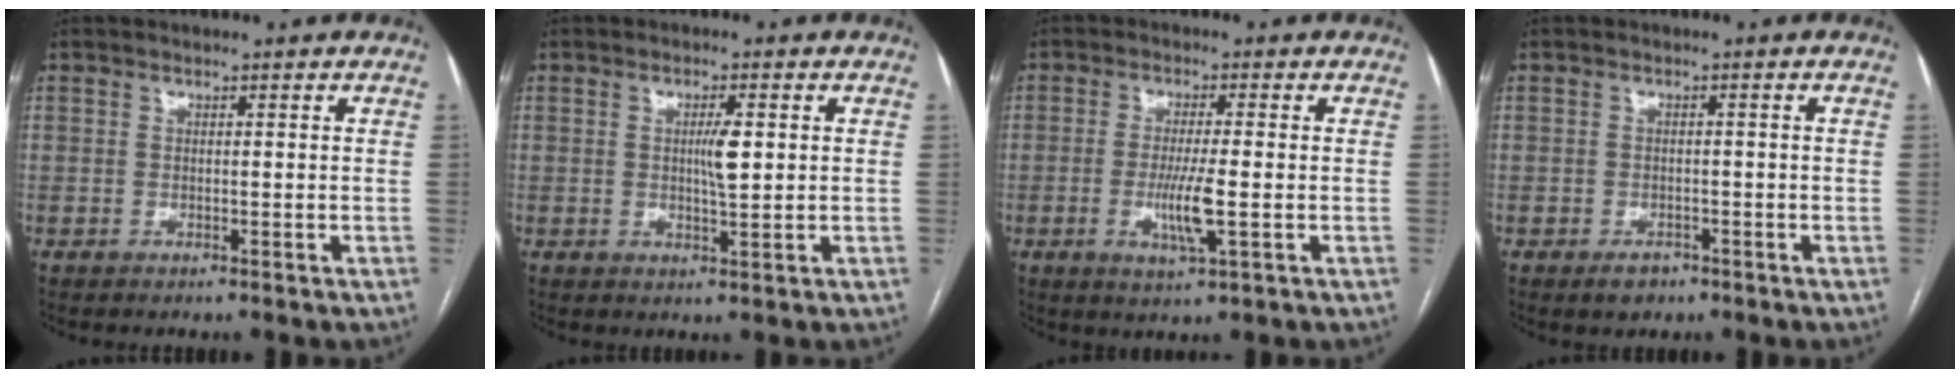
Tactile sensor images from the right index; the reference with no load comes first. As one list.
[{"total": 3.6, "force": [0.5, 0.6, 3.5], "torque": [-0.059, 0.000, 0.008]}, {"total": 6.0, "force": [-1.3, 0.3, 5.8], "torque": [-0.114, -0.014, -0.022]}, {"total": 2.6, "force": [-1.7, 1.7, 1.0], "torque": [-0.013, 0.002, -0.019]}]